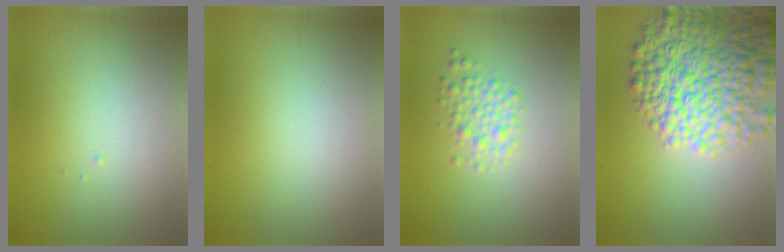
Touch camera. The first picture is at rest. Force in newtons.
{"total": 0.0}
{"total": 2.2, "press": 2.2, "slide": 0.1}
{"total": 10.0, "press": 10.0, "slide": 0.6}